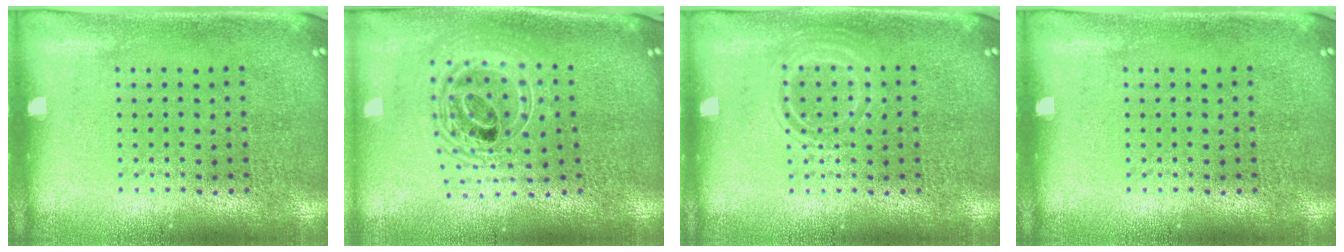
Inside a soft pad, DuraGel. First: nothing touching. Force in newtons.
{"total": 2.2, "press": 1.7, "slide": 1.5}
{"total": 1.7, "press": 1.7, "slide": 0.2}
{"total": 0.0}